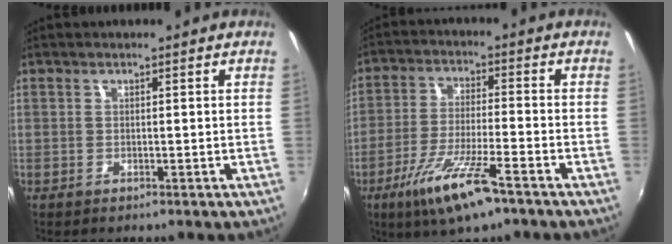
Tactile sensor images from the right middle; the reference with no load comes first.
{"total": 12.1, "force": [-7.0, 2.1, 9.6], "torque": [-0.200, -0.024, -0.129]}